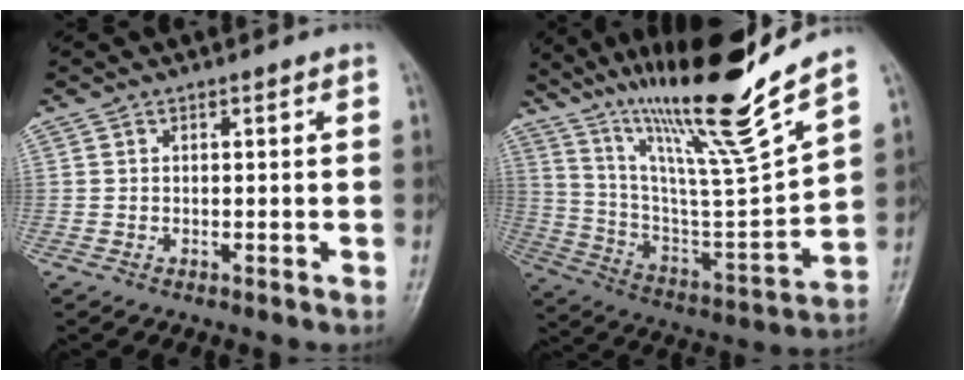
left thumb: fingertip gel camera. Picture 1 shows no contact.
{"total": 24.3, "force": [17.4, 1.4, 16.8], "torque": [-0.259, -0.075, 0.312]}